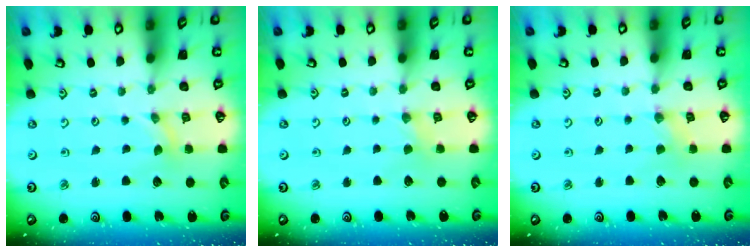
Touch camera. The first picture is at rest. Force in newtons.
{"total": 1.8, "press": 1.8, "slide": 0.4}
{"total": 1.2, "press": 1.2, "slide": 0.2}